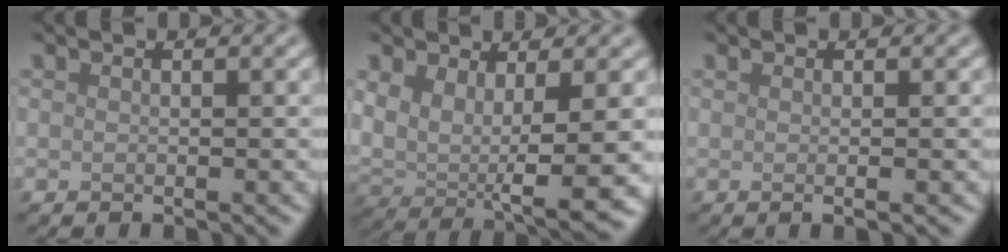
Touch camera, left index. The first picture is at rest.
{"total": 7.4, "force": [0.5, 3.8, 6.4], "torque": [-0.123, -0.021, 0.013]}
{"total": 1.3, "force": [0.0, 0.4, 1.2], "torque": [-0.014, 0.001, -0.006]}